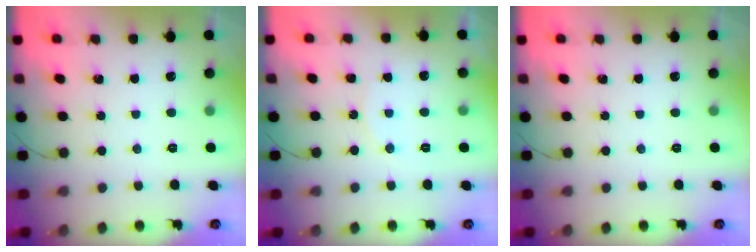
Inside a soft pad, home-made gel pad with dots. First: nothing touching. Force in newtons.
{"total": 5.4, "press": 5.3, "slide": 0.7}
{"total": 0.0}